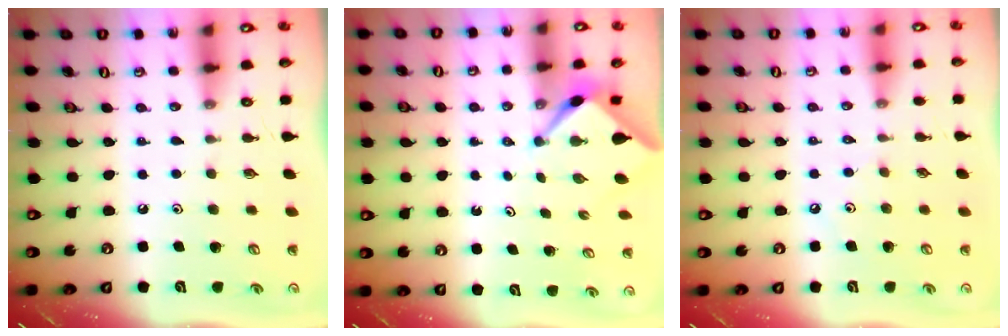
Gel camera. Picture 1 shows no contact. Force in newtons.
{"total": 2.4, "press": 2.4, "slide": 0.3}
{"total": 2.8, "press": 2.7, "slide": 0.6}